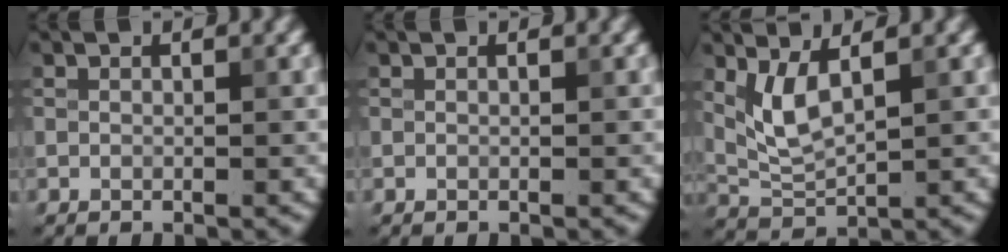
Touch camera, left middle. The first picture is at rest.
{"total": 0.0}
{"total": 3.4, "force": [1.4, 1.2, 2.8], "torque": [-0.073, -0.009, 0.036]}